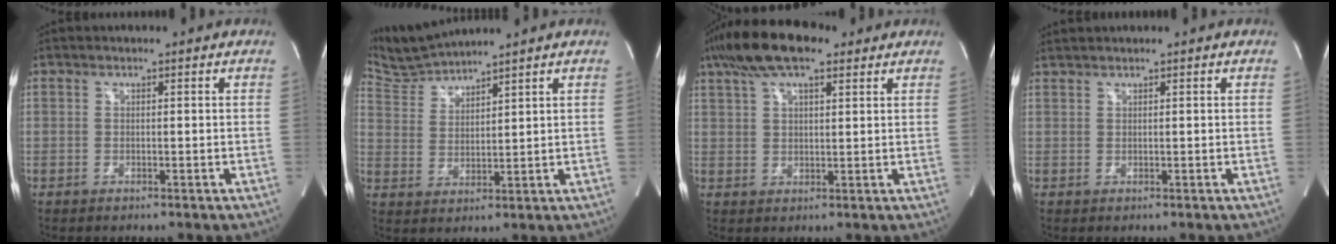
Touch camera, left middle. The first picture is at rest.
{"total": 5.8, "force": [5.7, -1.1, -0.2], "torque": [-0.012, 0.003, 0.125]}
{"total": 11.3, "force": [7.5, 3.7, 7.5], "torque": [-0.148, 0.035, 0.132]}
{"total": 1.6, "force": [1.5, -0.2, 0.5], "torque": [-0.010, 0.014, 0.035]}